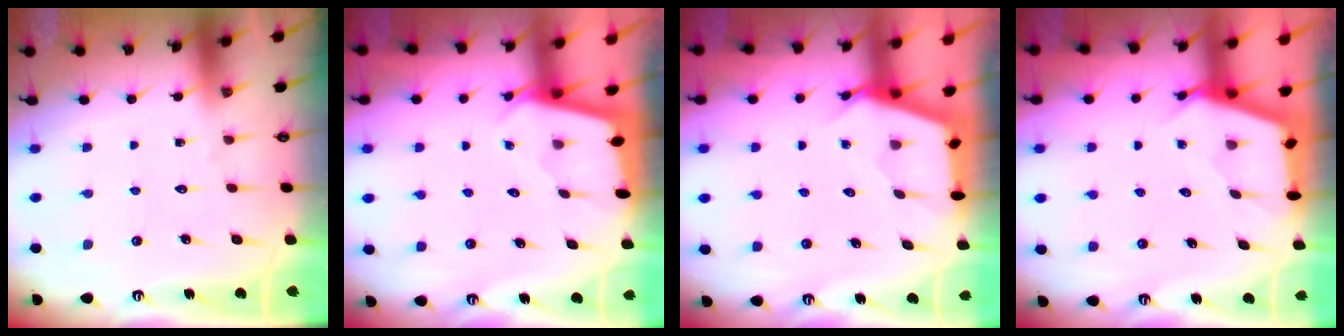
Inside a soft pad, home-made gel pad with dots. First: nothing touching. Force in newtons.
{"total": 1.7, "press": 1.7, "slide": 0.0}
{"total": 2.7, "press": 2.7, "slide": 0.3}
{"total": 2.6, "press": 2.5, "slide": 0.3}